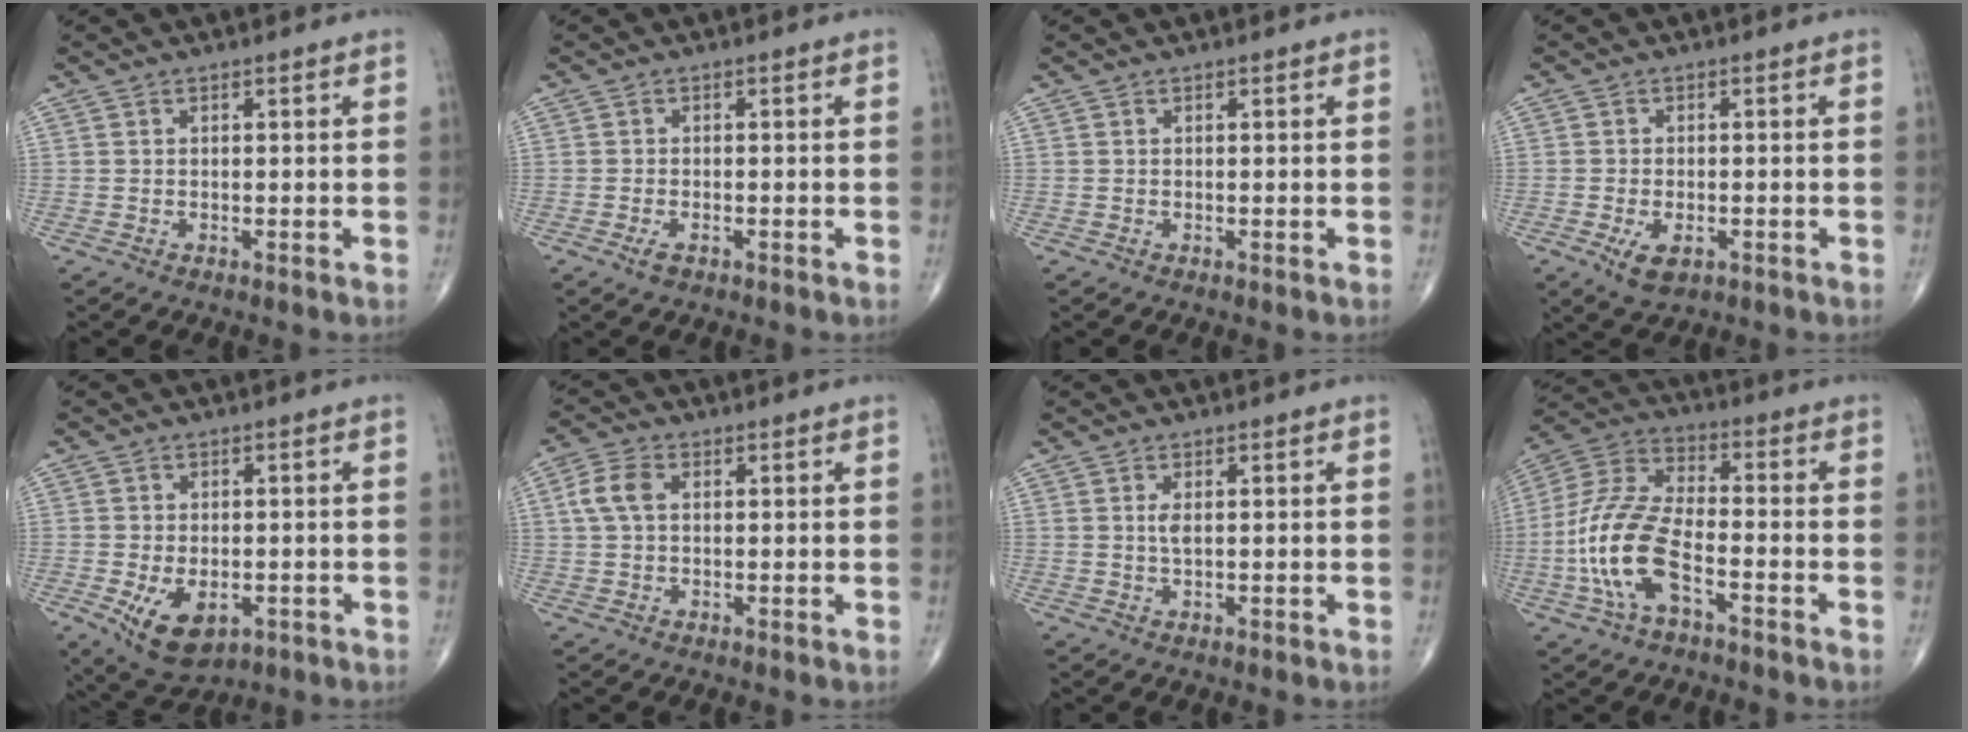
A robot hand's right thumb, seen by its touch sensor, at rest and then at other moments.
{"total": 1.8, "force": [-0.9, 0.9, 1.2], "torque": [-0.023, 0.004, -0.016]}
{"total": 0.0}
{"total": 4.6, "force": [-1.8, 2.4, 3.4], "torque": [-0.056, -0.001, -0.024]}
{"total": 8.9, "force": [-2.9, 5.3, 6.6], "torque": [-0.100, -0.002, -0.033]}
{"total": 5.2, "force": [1.0, 3.3, 3.9], "torque": [-0.088, 0.012, 0.016]}
{"total": 2.3, "force": [0.4, 0.7, 2.2], "torque": [-0.048, -0.004, 0.010]}
{"total": 15.0, "force": [-5.1, 6.8, 12.4], "torque": [-0.265, 0.037, -0.099]}